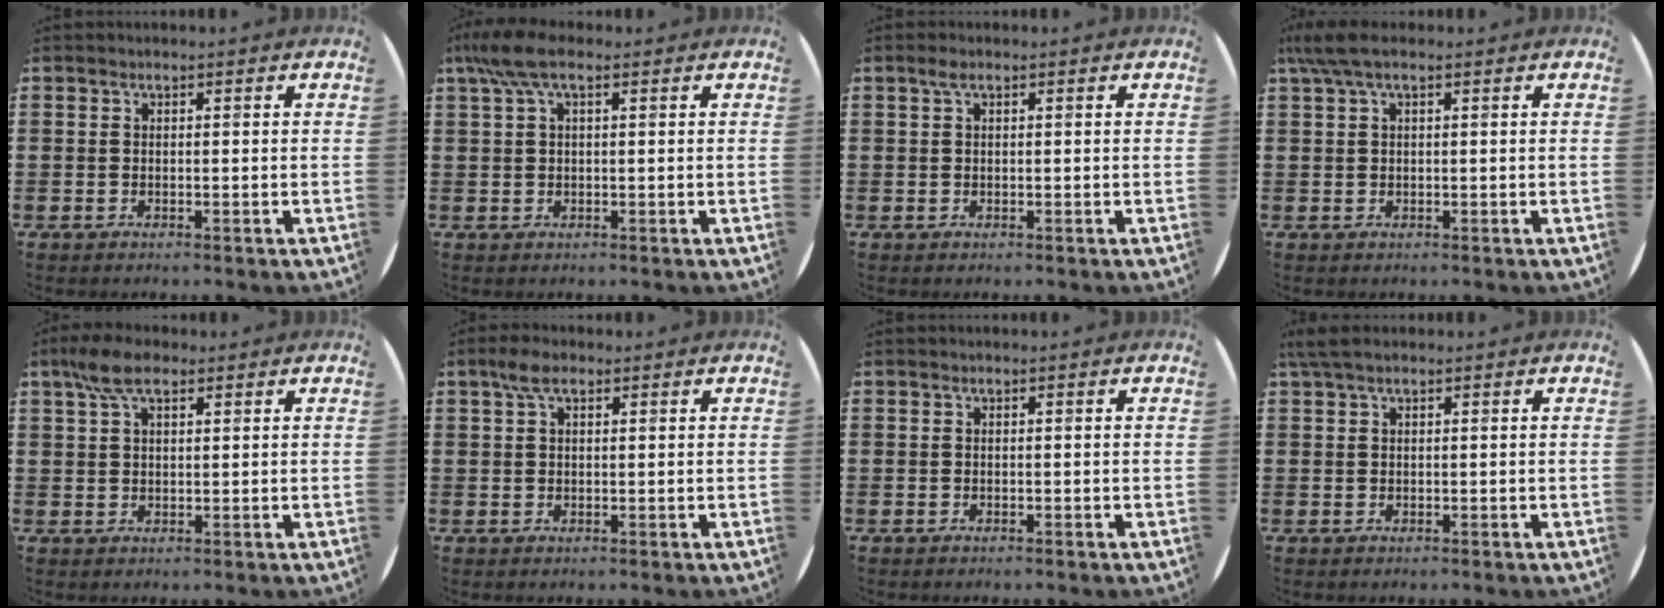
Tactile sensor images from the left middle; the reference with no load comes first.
{"total": 4.7, "force": [2.4, 1.4, 3.8], "torque": [-0.087, 0.005, 0.041]}
{"total": 1.1, "force": [0.5, 0.4, 0.9], "torque": [-0.019, 0.005, 0.008]}
{"total": 3.3, "force": [1.8, 0.7, 2.6], "torque": [-0.055, 0.005, 0.032]}
{"total": 5.4, "force": [3.3, 2.5, 3.4], "torque": [-0.067, 0.008, 0.058]}
{"total": 3.3, "force": [1.9, 1.5, 2.2], "torque": [-0.041, 0.004, 0.032]}
{"total": 0.0}
{"total": 1.6, "force": [1.2, 0.4, 1.1], "torque": [-0.023, 0.005, 0.021]}